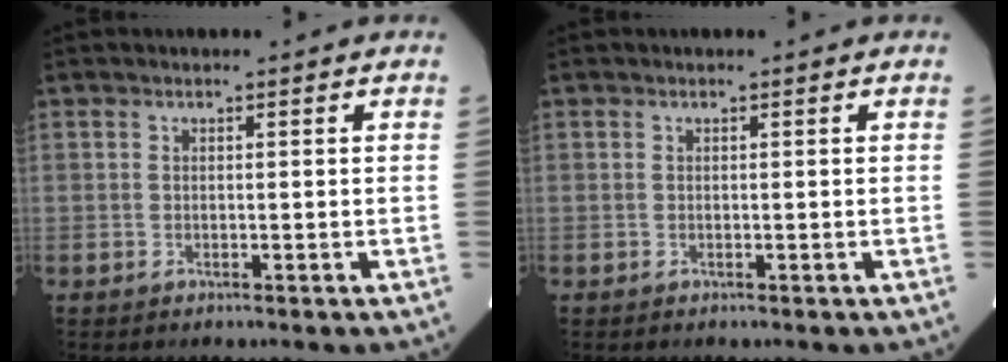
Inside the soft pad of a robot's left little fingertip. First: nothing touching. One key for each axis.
{"total": 0.0}